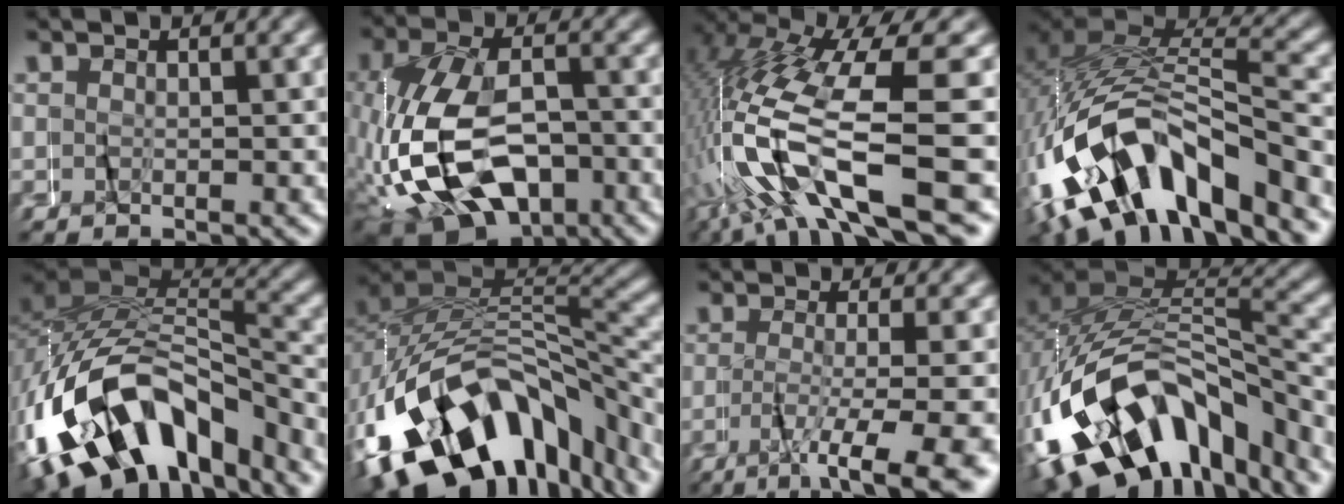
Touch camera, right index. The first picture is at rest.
{"total": 11.2, "force": [-3.9, 6.9, 7.9], "torque": [-0.184, -0.036, -0.052]}
{"total": 11.2, "force": [-2.2, 4.8, 9.9], "torque": [-0.225, -0.013, -0.026]}
{"total": 13.6, "force": [-4.1, 9.0, 9.3], "torque": [-0.217, -0.021, -0.063]}
{"total": 16.0, "force": [-6.1, 10.5, 10.4], "torque": [-0.231, -0.039, -0.081]}
{"total": 17.4, "force": [-7.4, 10.5, 11.7], "torque": [-0.223, -0.035, -0.096]}
{"total": 7.0, "force": [-4.9, 0.5, 5.0], "torque": [-0.071, -0.013, -0.076]}
{"total": 16.3, "force": [-6.1, 10.6, 10.8], "torque": [-0.232, -0.035, -0.084]}